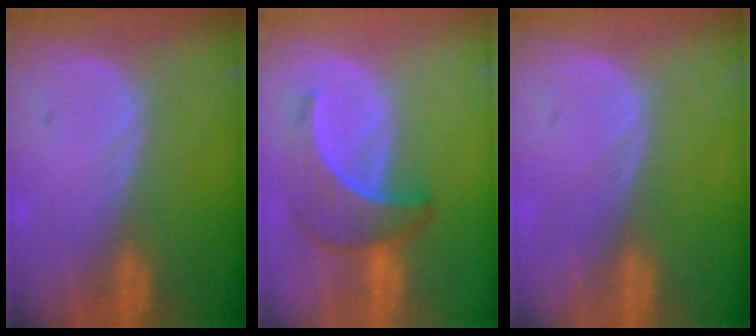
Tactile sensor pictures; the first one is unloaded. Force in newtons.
{"total": 6.2, "press": 6.1, "slide": 1.1}
{"total": 0.0}